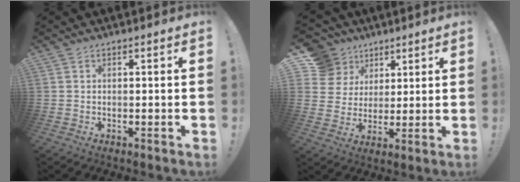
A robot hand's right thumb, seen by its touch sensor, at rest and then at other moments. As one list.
[{"total": 12.0, "force": [5.8, 10.1, 2.9], "torque": [-0.042, -0.030, 0.119]}]